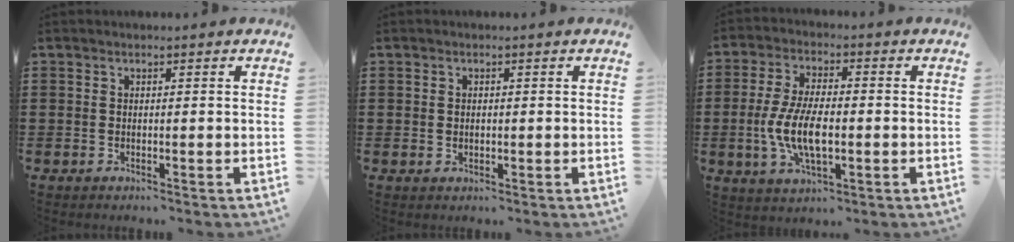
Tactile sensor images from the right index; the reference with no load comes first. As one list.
[{"total": 0.8, "force": [0.2, 0.7, 0.5], "torque": [-0.011, 0.005, 0.002]}, {"total": 9.2, "force": [-1.6, 4.0, 8.1], "torque": [-0.180, -0.005, -0.034]}]